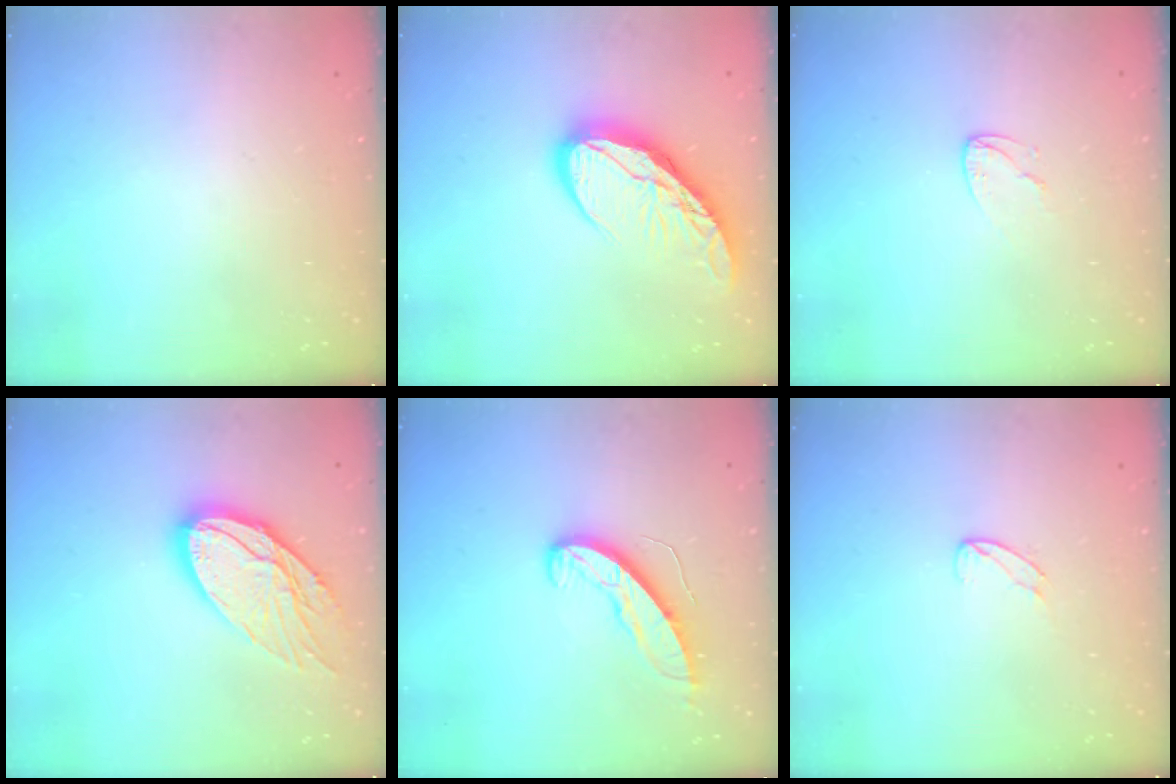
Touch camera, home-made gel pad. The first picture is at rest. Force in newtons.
{"total": 12.8, "press": 12.7, "slide": 1.4}
{"total": 4.7, "press": 4.6, "slide": 0.4}
{"total": 16.2, "press": 16.1, "slide": 1.3}
{"total": 9.2, "press": 9.2, "slide": 0.5}
{"total": 4.3, "press": 4.3, "slide": 0.3}